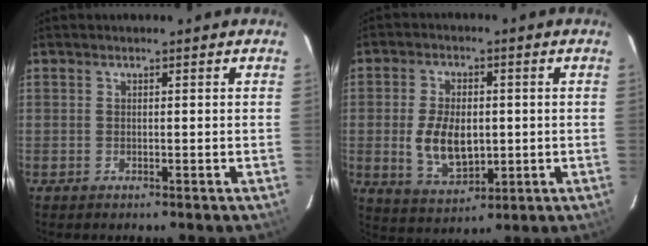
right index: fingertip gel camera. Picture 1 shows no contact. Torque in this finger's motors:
{"motor_torque": [0.18, -0.01, 0.17, 0.07]}